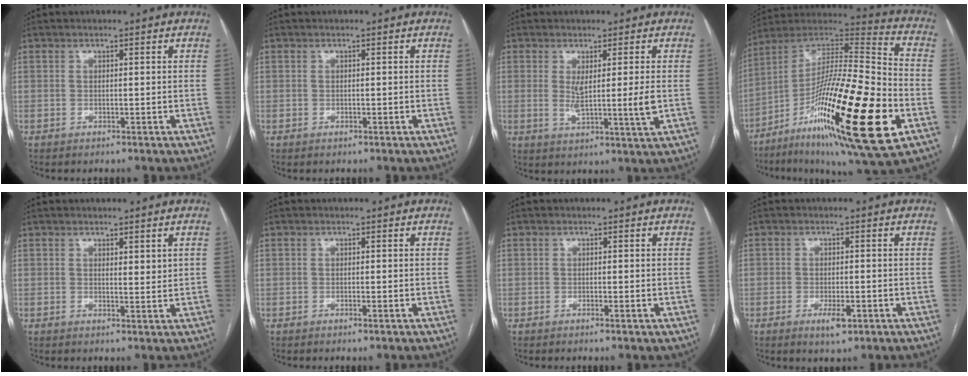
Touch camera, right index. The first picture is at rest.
{"total": 0.0}
{"total": 5.7, "force": [0.6, -0.2, 5.7], "torque": [-0.095, -0.019, 0.013]}
{"total": 29.7, "force": [-10.3, 3.3, 27.6], "torque": [-0.449, -0.041, -0.172]}
{"total": 1.7, "force": [0.9, 0.2, 1.4], "torque": [-0.022, -0.008, 0.015]}
{"total": 0.5, "force": [-0.3, 0.0, 0.4], "torque": [-0.004, 0.000, -0.003]}
{"total": 0.7, "force": [-0.3, 0.0, 0.6], "torque": [-0.008, -0.001, -0.004]}
{"total": 3.3, "force": [-1.6, 1.1, 2.7], "torque": [-0.043, -0.001, -0.020]}